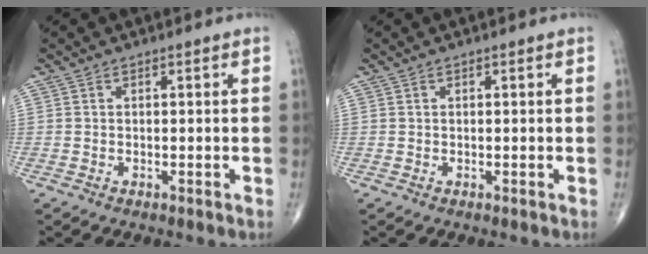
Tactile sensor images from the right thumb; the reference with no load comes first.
{"total": 0.0}